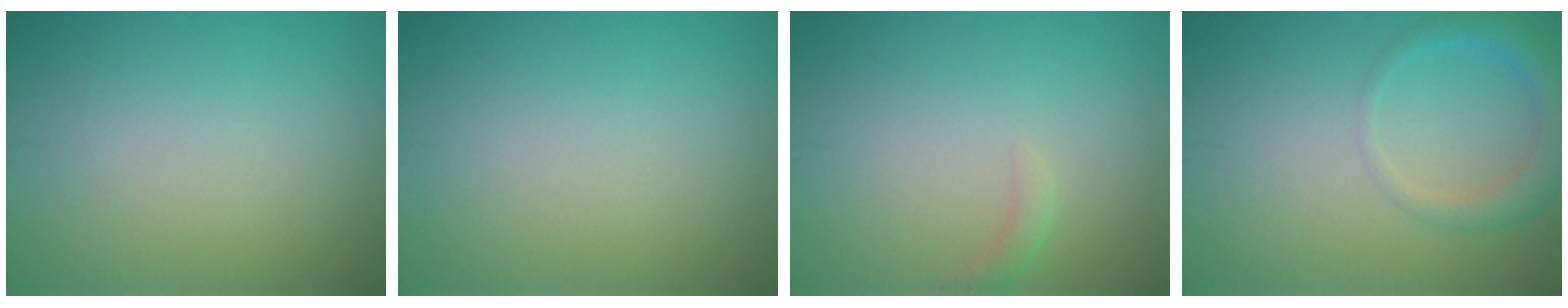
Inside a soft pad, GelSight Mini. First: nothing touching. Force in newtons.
{"total": 0.0}
{"total": 1.0, "press": 0.9, "slide": 0.2}
{"total": 3.4, "press": 3.4, "slide": 0.2}